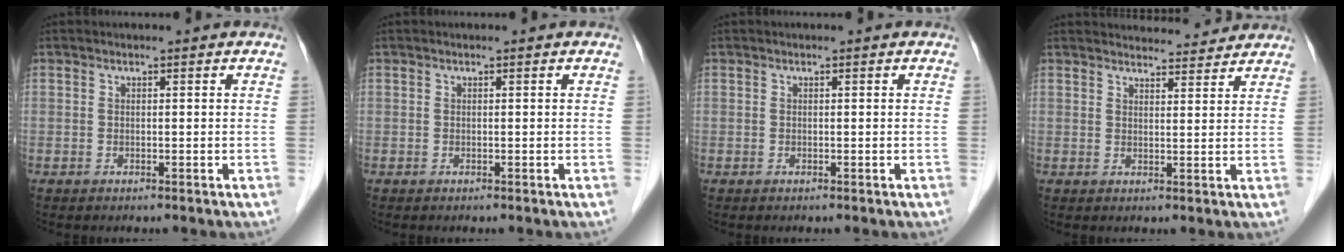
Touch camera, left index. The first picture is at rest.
{"total": 0.0}
{"total": 0.0}
{"total": 7.8, "force": [7.6, 1.2, 0.9], "torque": [-0.004, 0.010, 0.086]}